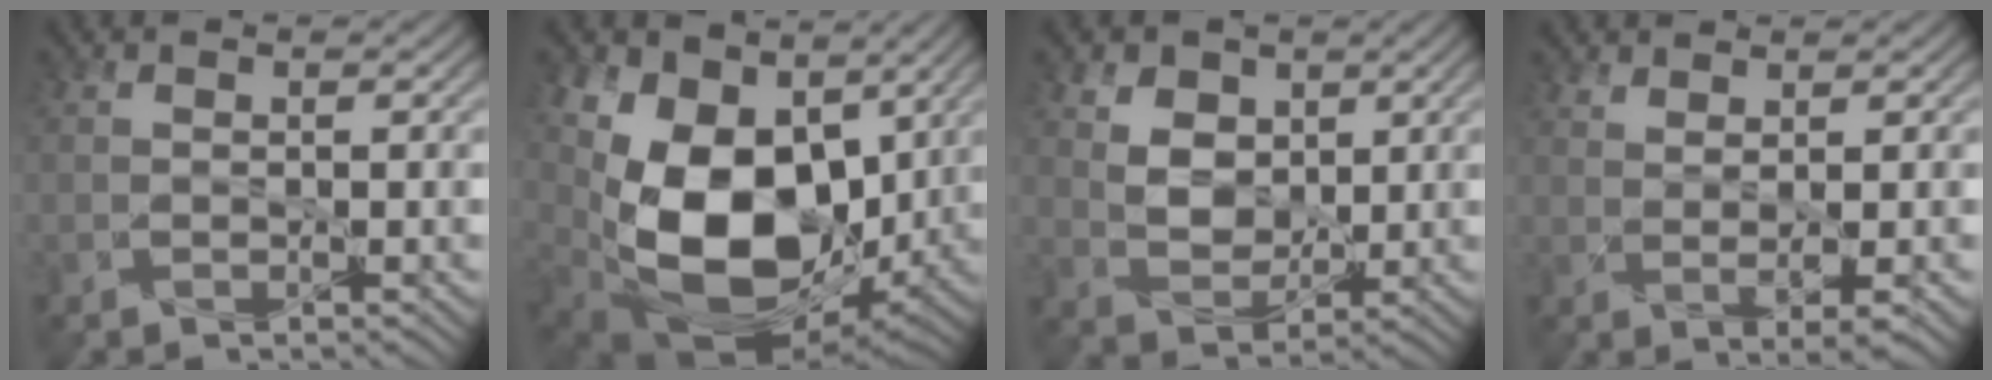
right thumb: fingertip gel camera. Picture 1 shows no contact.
{"total": 17.7, "force": [2.6, 11.8, 12.9], "torque": [-0.265, -0.028, 0.058]}
{"total": 6.4, "force": [2.8, 4.7, 3.3], "torque": [-0.096, -0.013, 0.063]}
{"total": 2.8, "force": [1.3, 0.5, 2.4], "torque": [-0.050, -0.003, 0.031]}